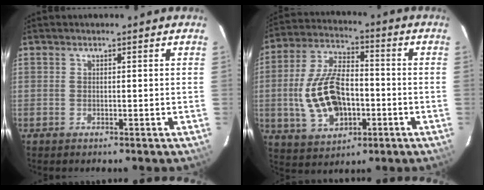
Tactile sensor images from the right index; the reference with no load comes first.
{"total": 16.1, "force": [-2.9, 9.3, 12.8], "torque": [-0.271, 0.010, -0.038]}